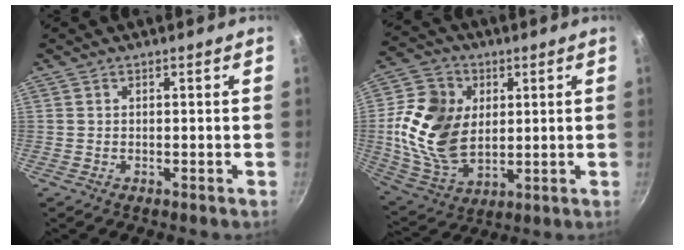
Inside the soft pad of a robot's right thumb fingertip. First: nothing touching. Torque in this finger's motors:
{"motor_torque": [-0.24, 0.72, 1.01, 0.29, 0.18]}